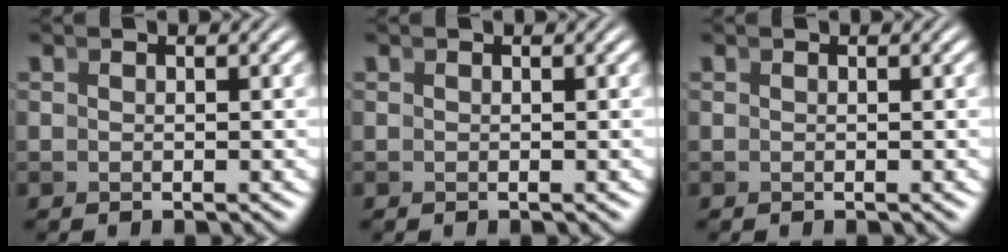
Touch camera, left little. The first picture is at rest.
{"total": 0.0}
{"total": 0.0}